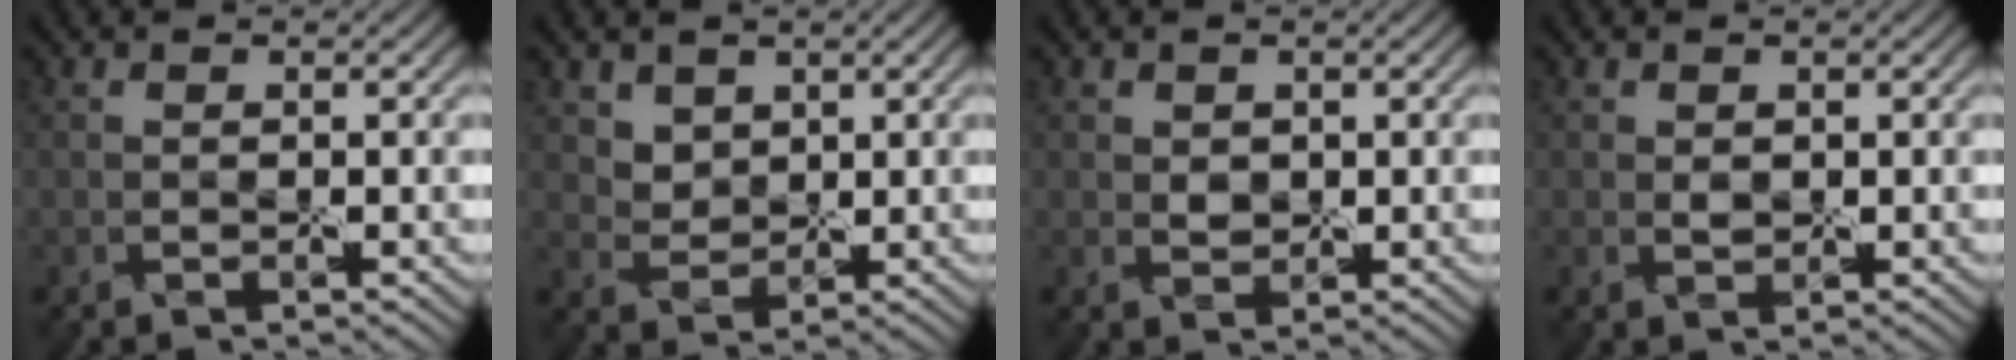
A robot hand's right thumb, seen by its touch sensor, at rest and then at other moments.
{"total": 2.9, "force": [2.6, 1.3, -0.3], "torque": [-0.002, -0.003, 0.049]}
{"total": 1.1, "force": [0.8, 0.8, 0.2], "torque": [0.006, 0.006, 0.015]}
{"total": 0.6, "force": [0.4, 0.4, 0.2], "torque": [0.000, 0.002, 0.011]}